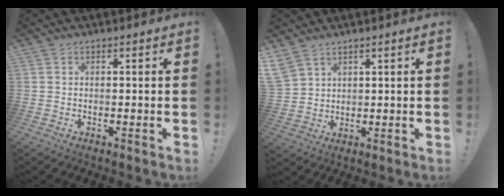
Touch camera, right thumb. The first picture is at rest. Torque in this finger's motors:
{"motor_torque": [-0.18, 1.83, 1.22, 0.75, 0.45]}